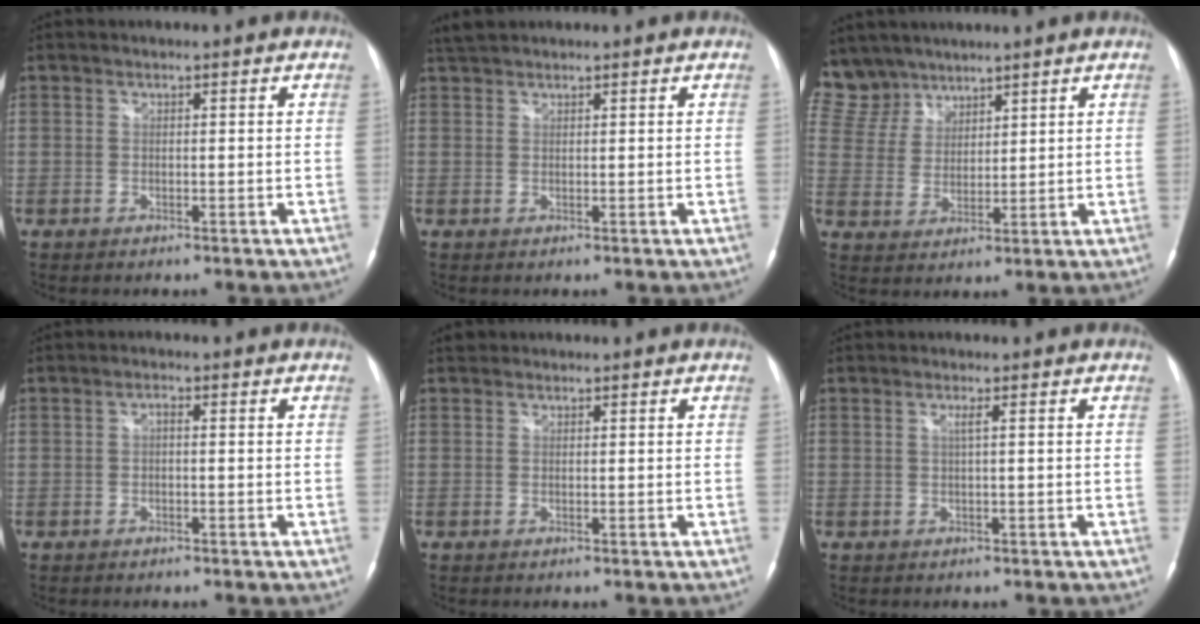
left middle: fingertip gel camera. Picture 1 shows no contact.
{"total": 2.4, "force": [2.2, 0.6, 0.7], "torque": [-0.017, 0.017, 0.043]}
{"total": 8.3, "force": [7.1, 4.3, 0.0], "torque": [-0.006, 0.010, 0.153]}
{"total": 1.0, "force": [-0.1, 0.4, 0.9], "torque": [-0.016, 0.004, -0.004]}
{"total": 0.7, "force": [0.6, 0.5, -0.1], "torque": [0.000, 0.009, 0.008]}
{"total": 1.0, "force": [0.2, -0.2, 0.9], "torque": [-0.021, 0.002, 0.003]}